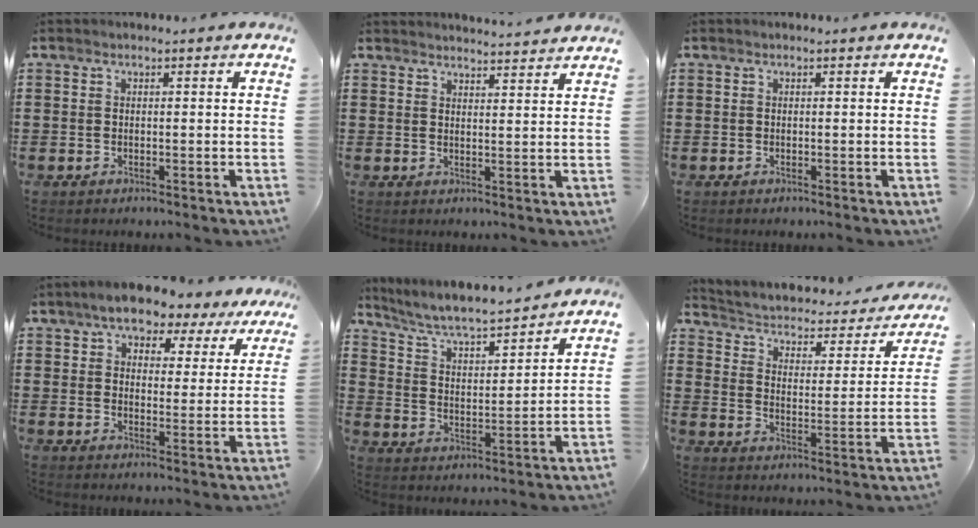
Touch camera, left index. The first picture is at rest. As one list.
[{"total": 2.8, "force": [2.8, -0.4, 0.1], "torque": [-0.010, -0.014, 0.051]}, {"total": 0.0}, {"total": 6.7, "force": [5.8, 2.1, 2.5], "torque": [-0.069, -0.014, 0.102]}, {"total": 5.7, "force": [5.2, 0.4, 2.3], "torque": [-0.068, -0.036, 0.082]}, {"total": 1.8, "force": [0.9, 1.2, 1.0], "torque": [-0.033, -0.021, 0.003]}]